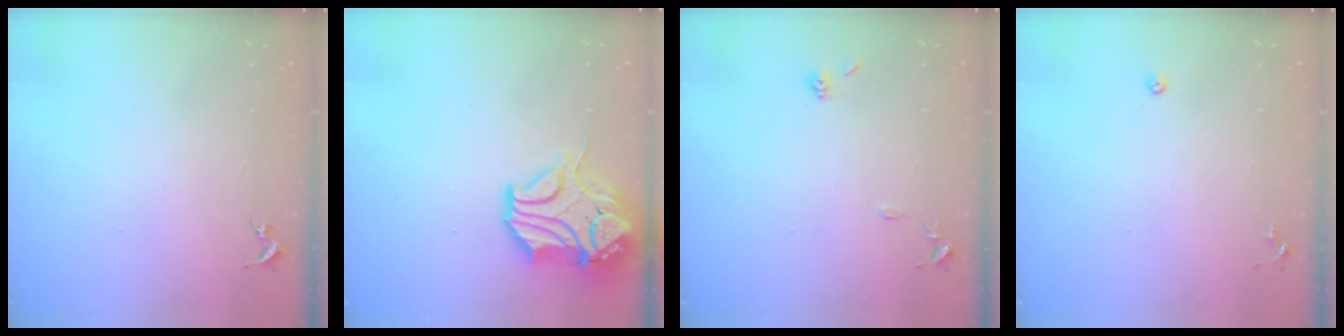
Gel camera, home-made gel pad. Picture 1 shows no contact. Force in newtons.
{"total": 17.2, "press": 17.1, "slide": 2.0}
{"total": 7.2, "press": 7.2, "slide": 0.8}
{"total": 3.5, "press": 3.4, "slide": 0.7}